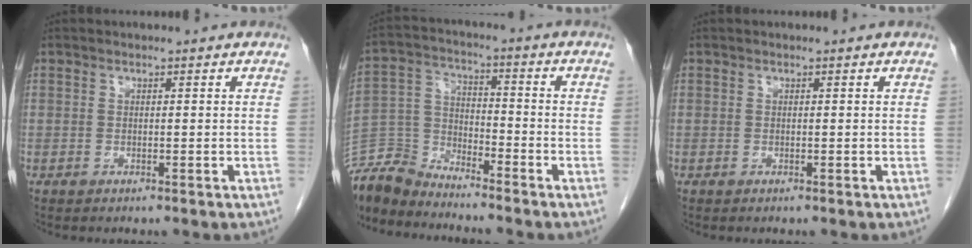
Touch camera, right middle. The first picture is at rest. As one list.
[{"total": 8.2, "force": [-8.1, 1.3, 0.6], "torque": [-0.021, 0.006, -0.164]}, {"total": 0.0}]